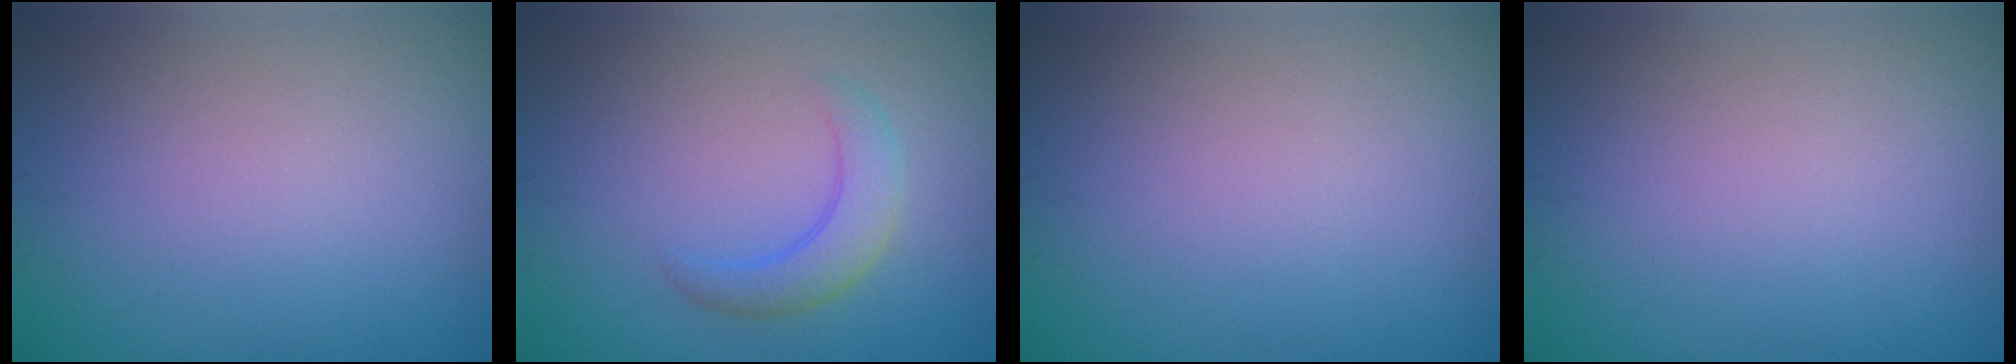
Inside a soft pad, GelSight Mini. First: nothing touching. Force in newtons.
{"total": 2.9, "press": 2.9, "slide": 0.1}
{"total": 0.0}
{"total": 0.0}